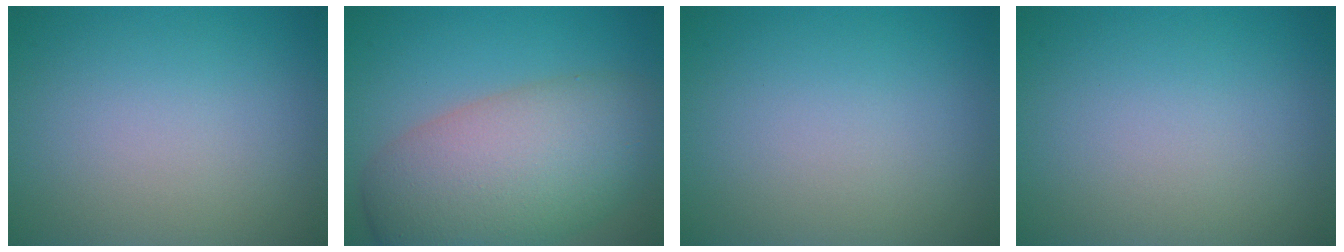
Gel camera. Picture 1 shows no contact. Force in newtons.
{"total": 10.3, "press": 10.3, "slide": 0.5}
{"total": 0.0}
{"total": 0.0}